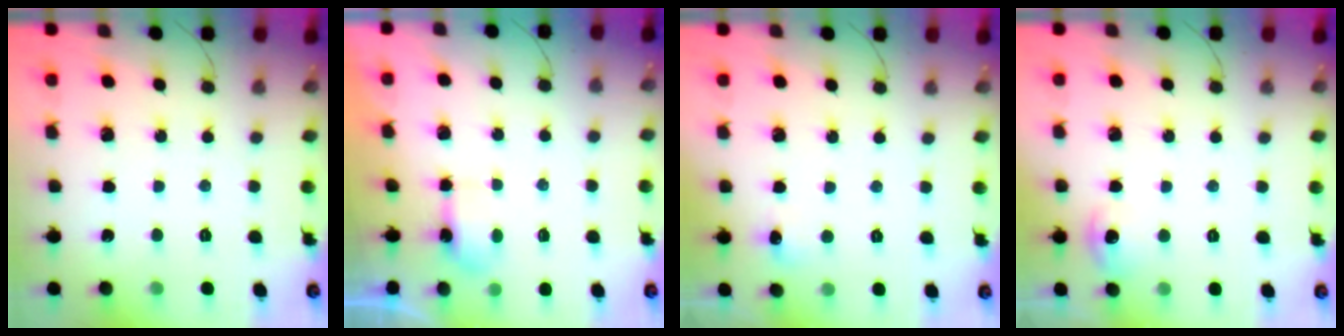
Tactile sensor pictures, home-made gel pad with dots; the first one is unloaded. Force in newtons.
{"total": 4.3, "press": 4.2, "slide": 1.0}
{"total": 5.1, "press": 4.9, "slide": 1.3}
{"total": 6.0, "press": 5.8, "slide": 1.7}